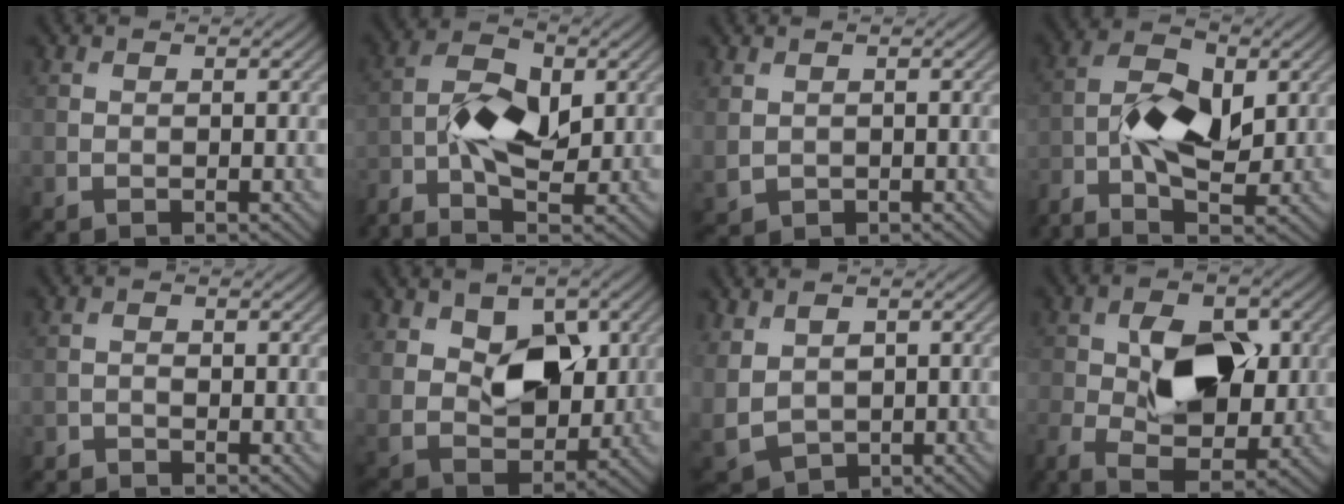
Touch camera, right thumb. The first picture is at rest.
{"total": 7.8, "force": [-2.3, 3.5, 6.6], "torque": [-0.136, 0.006, -0.055]}
{"total": 1.8, "force": [0.5, 1.5, 0.9], "torque": [-0.030, -0.007, 0.015]}
{"total": 8.9, "force": [-2.2, 4.2, 7.6], "torque": [-0.157, 0.006, -0.051]}
{"total": 1.6, "force": [-1.5, 0.3, 0.2], "torque": [-0.006, -0.003, -0.035]}
{"total": 10.3, "force": [3.3, 6.8, 7.0], "torque": [-0.138, -0.012, 0.050]}
{"total": 6.6, "force": [1.2, 5.0, 4.1], "torque": [-0.126, -0.015, 0.033]}
{"total": 10.9, "force": [-0.6, 6.2, 8.9], "torque": [-0.162, -0.003, -0.013]}